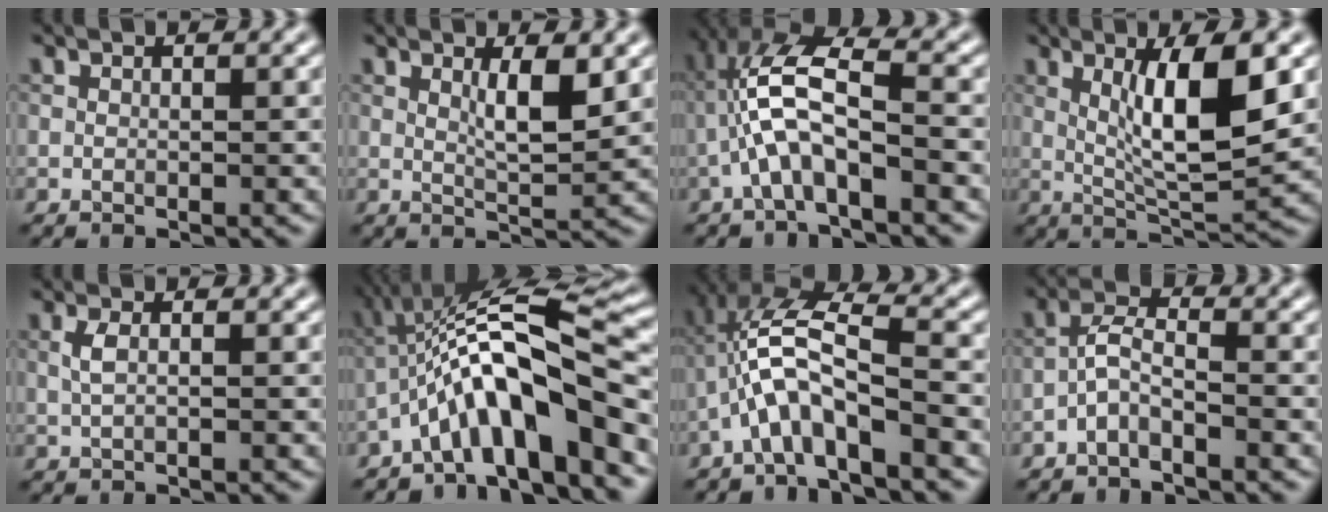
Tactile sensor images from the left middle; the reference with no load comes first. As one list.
[{"total": 3.2, "force": [1.1, 0.7, 3.0], "torque": [-0.052, -0.005, 0.019]}, {"total": 6.3, "force": [-1.9, 2.0, 5.7], "torque": [-0.123, 0.020, -0.041]}, {"total": 7.4, "force": [1.4, 1.6, 7.1], "torque": [-0.122, -0.006, 0.028]}, {"total": 1.3, "force": [0.1, 0.4, 1.2], "torque": [-0.029, 0.003, 0.003]}, {"total": 10.1, "force": [-3.8, 2.3, 9.1], "torque": [-0.139, 0.027, -0.072]}, {"total": 6.6, "force": [-2.7, 1.7, 5.7], "torque": [-0.117, 0.020, -0.059]}, {"total": 2.3, "force": [-1.7, 0.6, 1.5], "torque": [-0.035, 0.010, -0.041]}]